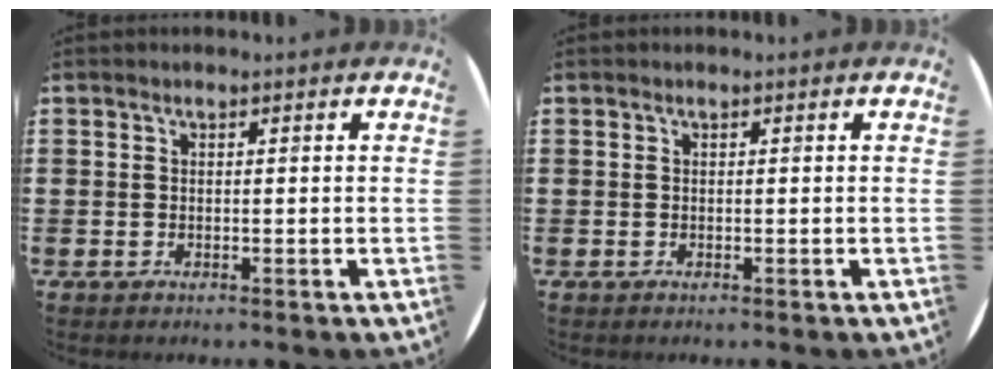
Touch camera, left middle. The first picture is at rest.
{"total": 0.0}